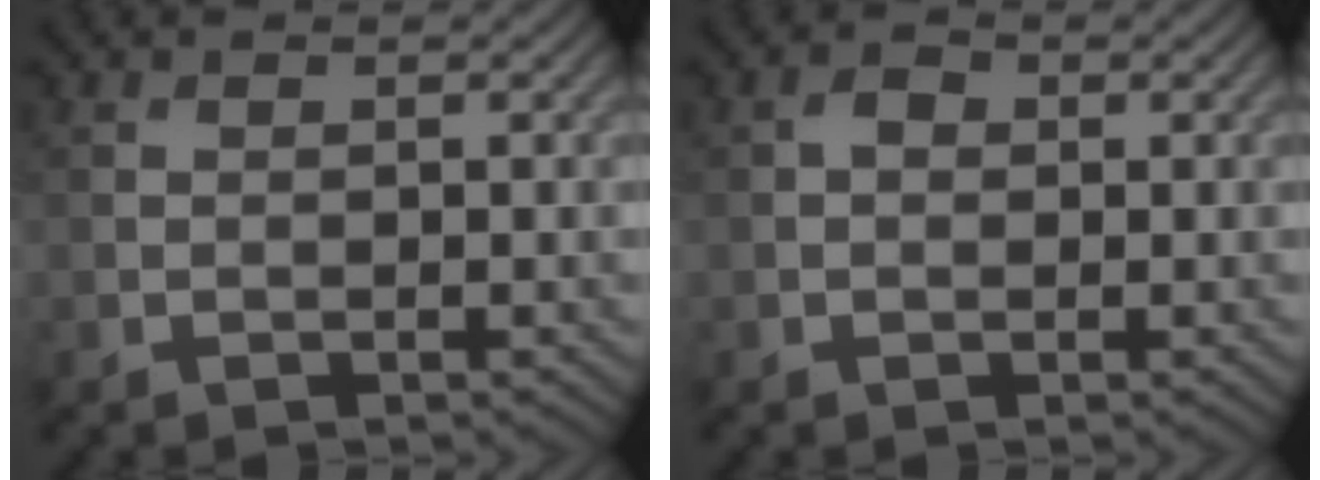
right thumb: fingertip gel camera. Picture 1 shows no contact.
{"total": 1.4, "force": [0.1, 1.0, 0.9], "torque": [-0.017, 0.001, -0.004]}